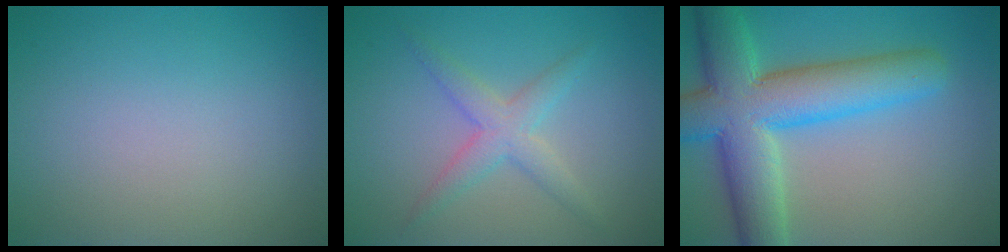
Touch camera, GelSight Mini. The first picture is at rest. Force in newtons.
{"total": 2.8, "press": 2.8, "slide": 0.1}
{"total": 10.3, "press": 10.3, "slide": 0.5}